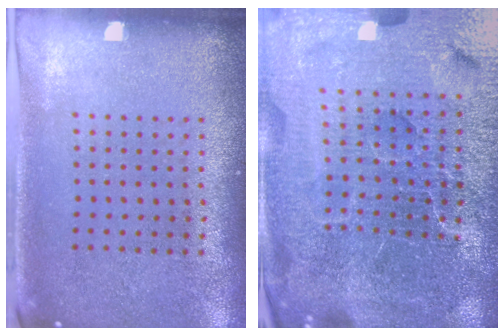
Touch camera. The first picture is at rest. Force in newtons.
{"total": 7.0, "press": 6.1, "slide": 3.4}